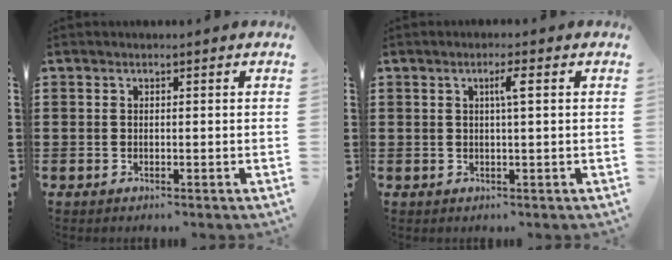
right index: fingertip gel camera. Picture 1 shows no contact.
{"total": 2.4, "force": [0.6, 0.0, 2.3], "torque": [-0.046, 0.000, 0.007]}